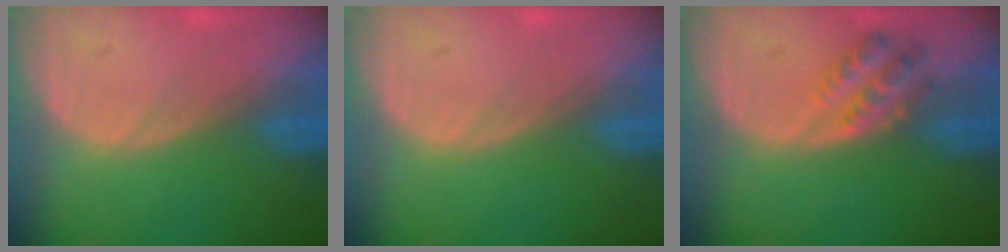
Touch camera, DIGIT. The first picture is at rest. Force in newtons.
{"total": 0.0}
{"total": 4.4, "press": 4.1, "slide": 1.7}